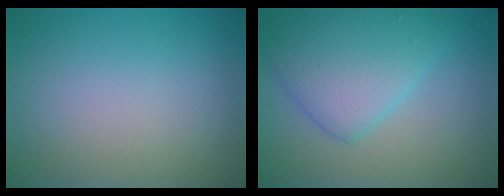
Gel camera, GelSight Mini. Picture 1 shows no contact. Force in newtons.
{"total": 5.4, "press": 5.4, "slide": 0.2}